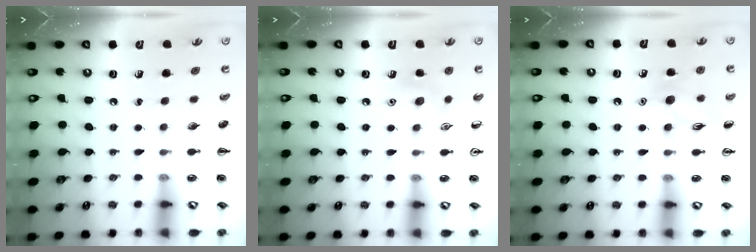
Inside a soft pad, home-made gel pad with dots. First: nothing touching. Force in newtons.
{"total": 7.0, "press": 6.8, "slide": 2.0}
{"total": 9.1, "press": 9.1, "slide": 0.6}